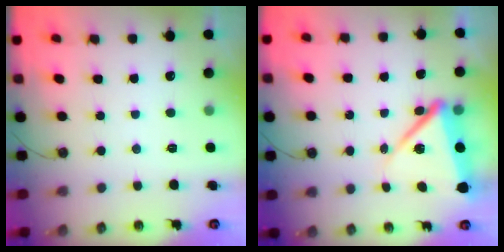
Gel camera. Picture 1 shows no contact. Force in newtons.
{"total": 10.0, "press": 9.9, "slide": 1.4}